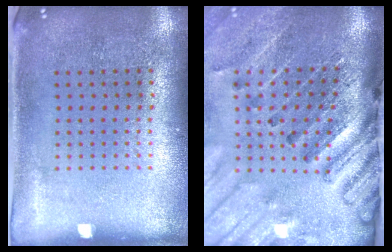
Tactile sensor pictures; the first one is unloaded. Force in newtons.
{"total": 3.3, "press": 2.7, "slide": 1.8}